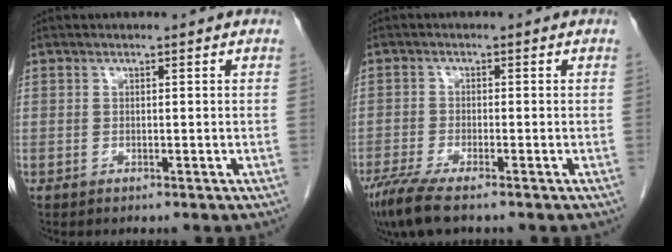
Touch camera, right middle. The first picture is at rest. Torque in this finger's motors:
{"motor_torque": [1.01, -0.68, 0.08, 0.06]}